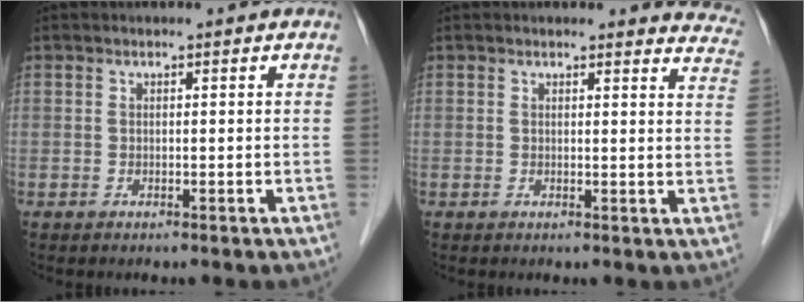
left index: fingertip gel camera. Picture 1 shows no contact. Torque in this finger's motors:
{"motor_torque": [0.23, -0.46, 0.04, -0.01]}